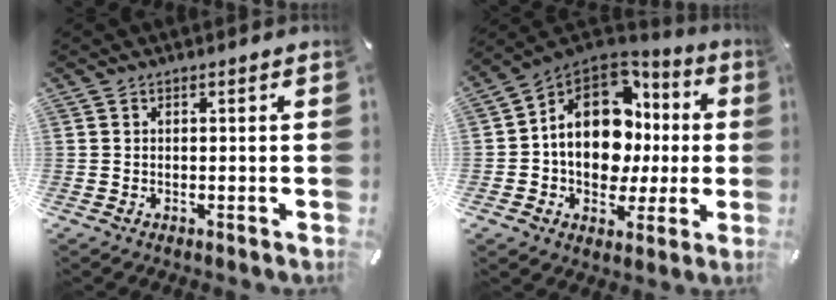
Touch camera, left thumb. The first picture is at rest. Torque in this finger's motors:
{"motor_torque": [1.77, 1.78, 1.47, 0.45, 0.31]}